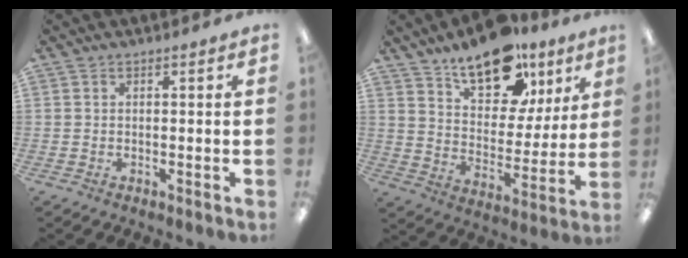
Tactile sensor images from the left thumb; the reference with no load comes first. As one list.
[{"total": 17.4, "force": [12.4, 8.7, 8.6], "torque": [-0.129, -0.074, 0.218]}]